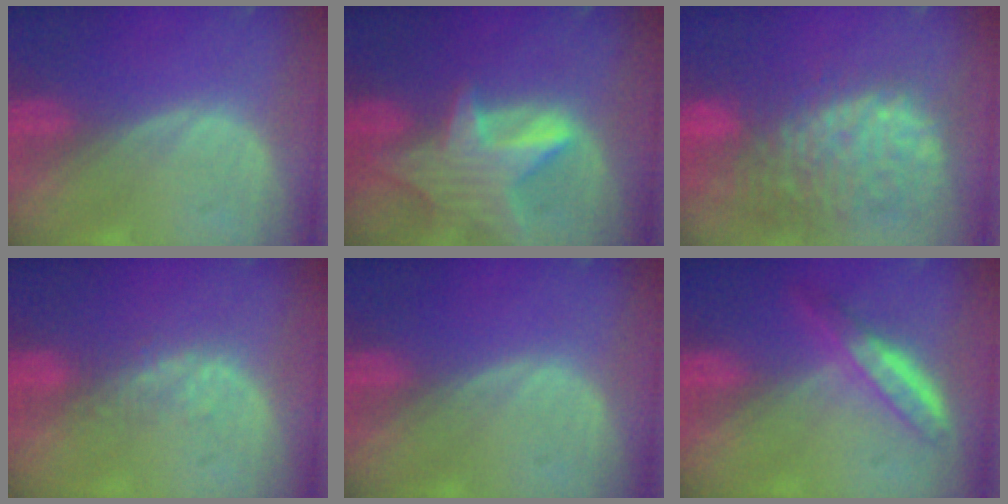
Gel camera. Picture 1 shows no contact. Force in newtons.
{"total": 8.4, "press": 7.5, "slide": 3.7}
{"total": 13.8, "press": 11.6, "slide": 7.5}
{"total": 2.9, "press": 2.3, "slide": 1.8}
{"total": 0.0}
{"total": 4.9, "press": 4.5, "slide": 2.0}